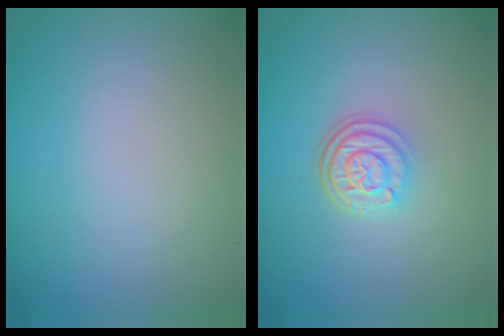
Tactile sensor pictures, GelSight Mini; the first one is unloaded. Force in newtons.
{"total": 3.1, "press": 2.4, "slide": 1.8}